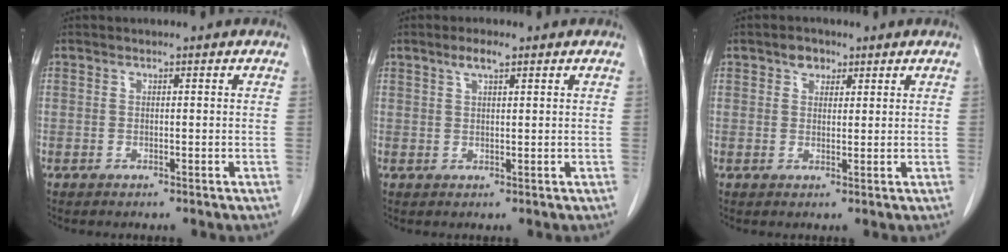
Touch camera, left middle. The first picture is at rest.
{"total": 2.5, "force": [1.6, 0.4, 1.8], "torque": [-0.041, 0.005, 0.031]}
{"total": 2.4, "force": [1.5, 1.6, 0.9], "torque": [-0.016, 0.006, 0.023]}